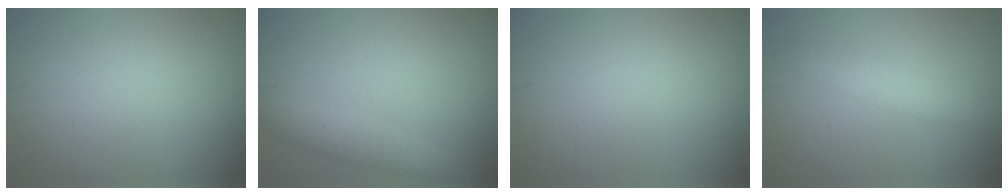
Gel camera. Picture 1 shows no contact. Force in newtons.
{"total": 2.2, "press": 2.2, "slide": 0.2}
{"total": 0.0}
{"total": 2.4, "press": 2.4, "slide": 0.0}